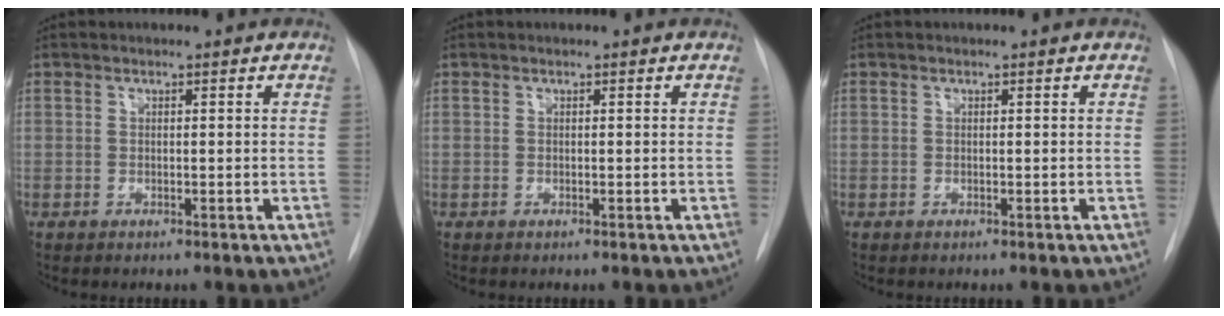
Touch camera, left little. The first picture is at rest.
{"total": 0.0}
{"total": 0.0}